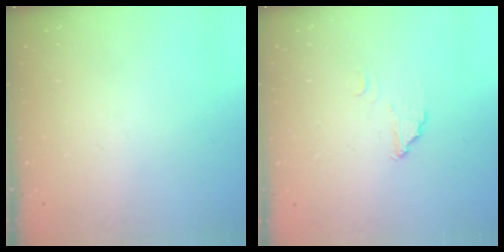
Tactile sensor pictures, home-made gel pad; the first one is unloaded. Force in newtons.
{"total": 4.7, "press": 4.7, "slide": 0.3}